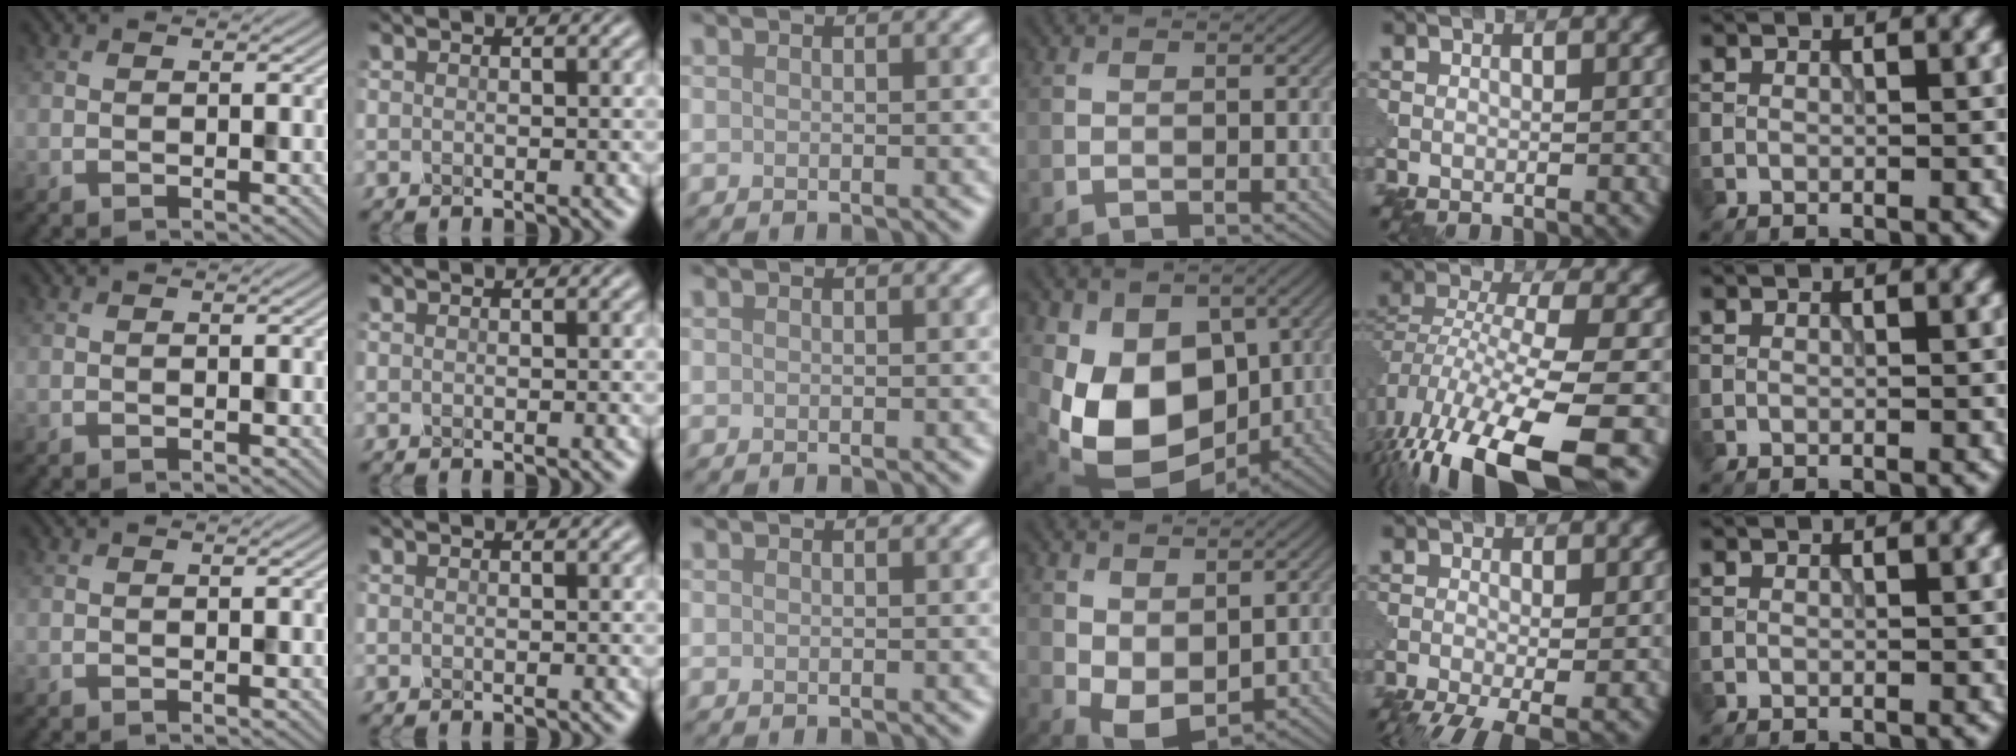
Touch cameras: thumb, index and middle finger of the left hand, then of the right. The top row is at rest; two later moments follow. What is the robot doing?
{"motion": "squeeze", "object": "foam earplug"}